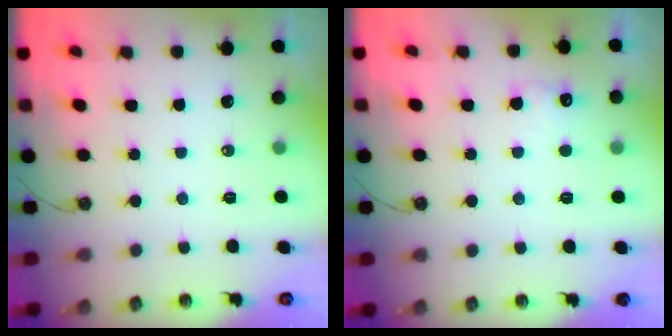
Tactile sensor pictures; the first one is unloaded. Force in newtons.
{"total": 6.9, "press": 6.8, "slide": 1.3}